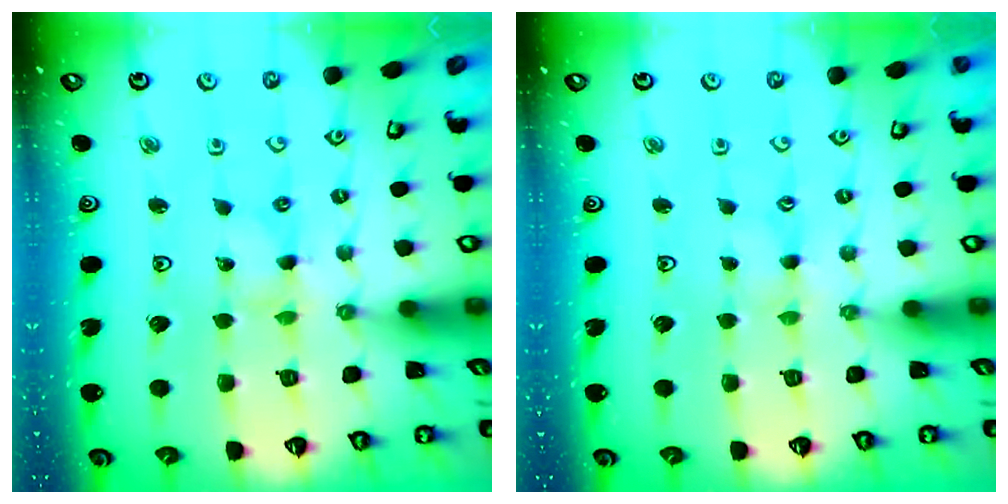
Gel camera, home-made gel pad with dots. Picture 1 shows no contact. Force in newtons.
{"total": 0.0}